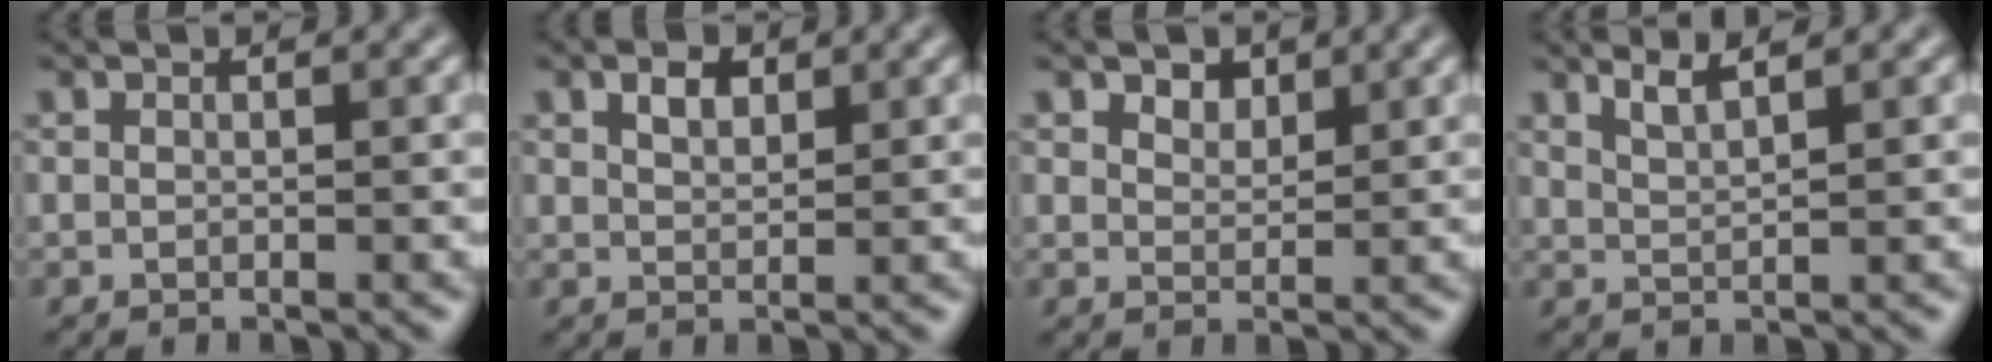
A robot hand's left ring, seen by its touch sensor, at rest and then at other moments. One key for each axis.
{"total": 1.8, "fx": 1.1, "fy": 0.9, "fz": 1.1, "tx": -0.020, "ty": 0.005, "tz": 0.021}
{"total": 1.8, "fx": 1.4, "fy": 1.0, "fz": 0.7, "tx": -0.011, "ty": -0.003, "tz": 0.021}
{"total": 2.0, "fx": 1.5, "fy": 0.4, "fz": 1.2, "tx": -0.017, "ty": 0.001, "tz": 0.029}